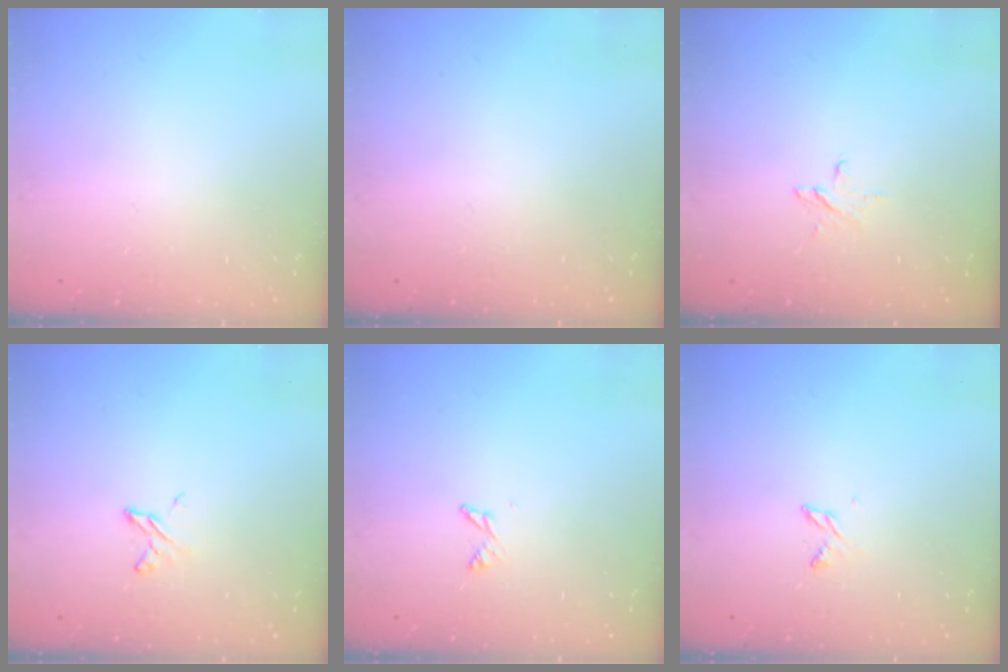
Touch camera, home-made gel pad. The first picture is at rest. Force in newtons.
{"total": 0.0}
{"total": 3.9, "press": 3.8, "slide": 0.3}
{"total": 3.7, "press": 3.6, "slide": 0.4}
{"total": 3.4, "press": 3.3, "slide": 0.5}
{"total": 2.7, "press": 2.7, "slide": 0.4}